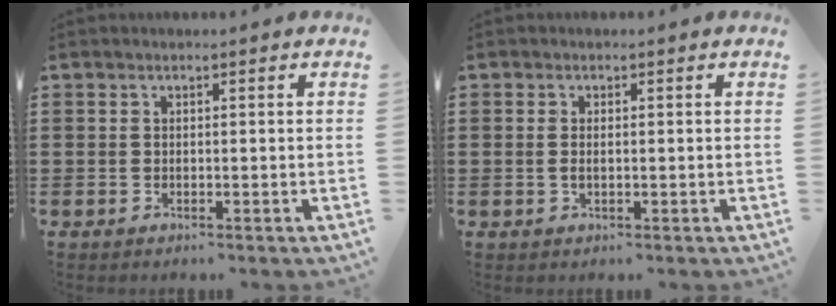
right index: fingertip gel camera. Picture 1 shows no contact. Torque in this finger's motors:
{"motor_torque": [0.15, 0.25, -0.01, 0.00]}